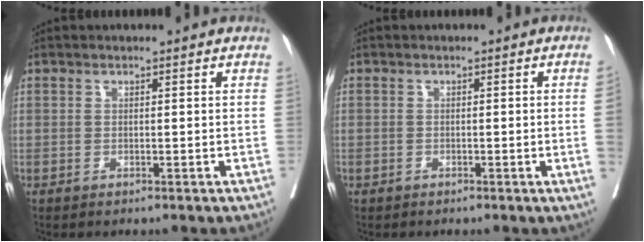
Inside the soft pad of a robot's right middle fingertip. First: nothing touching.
{"total": 1.4, "force": [-0.4, -0.3, 1.3], "torque": [-0.018, 0.001, -0.006]}